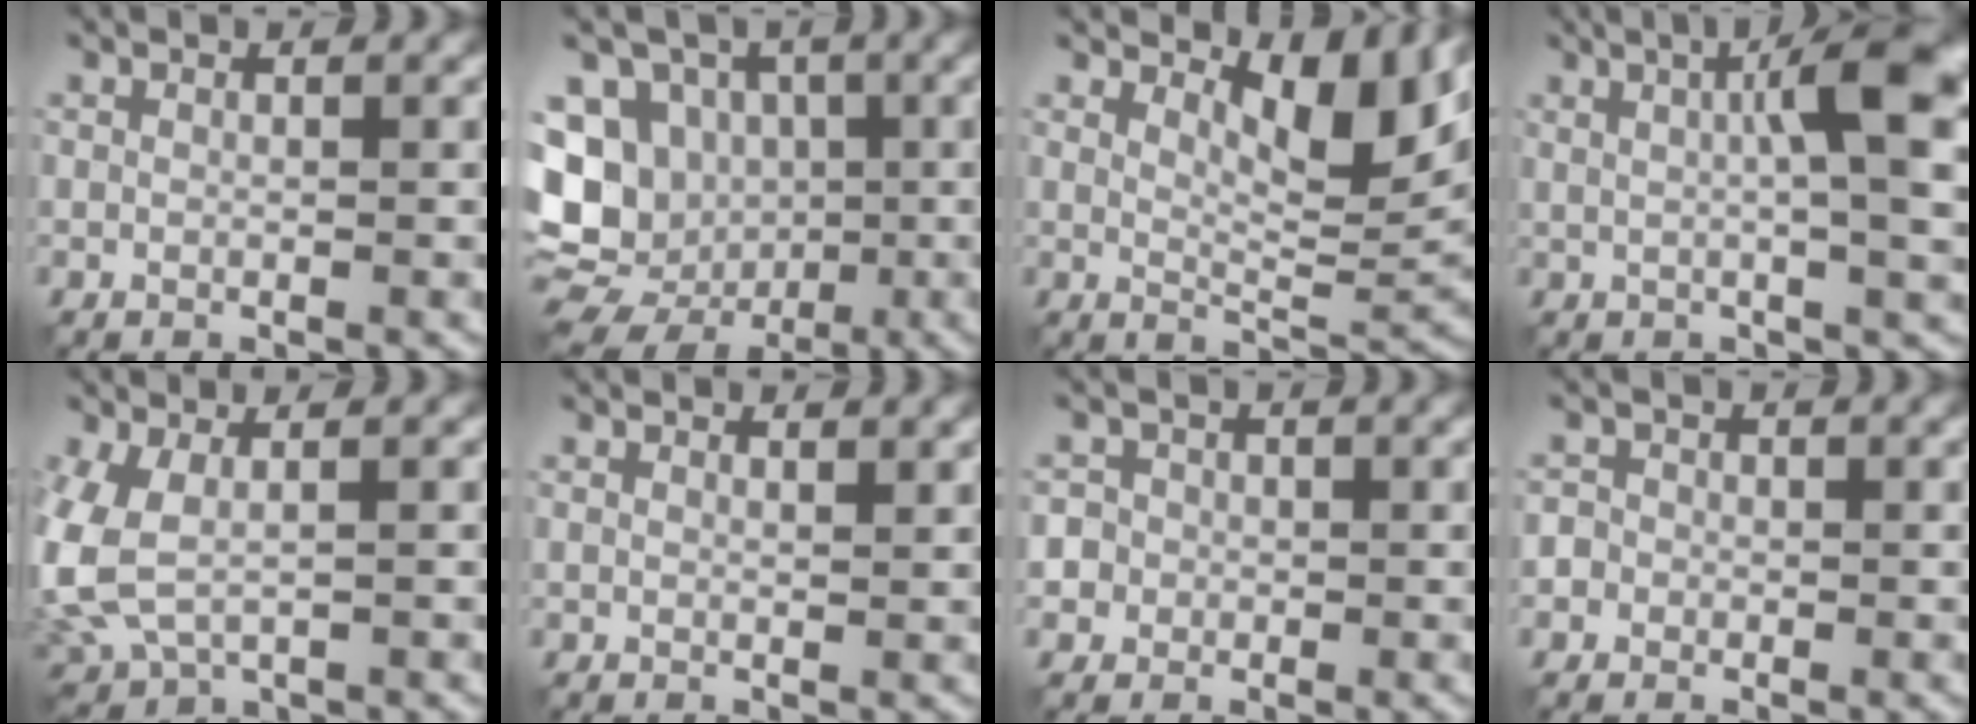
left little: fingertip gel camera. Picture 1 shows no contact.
{"total": 14.7, "force": [-2.4, 13.0, 6.5], "torque": [-0.150, 0.001, -0.058]}
{"total": 6.8, "force": [3.7, 2.4, 5.2], "torque": [-0.075, -0.003, 0.056]}
{"total": 8.5, "force": [1.8, 1.7, 8.1], "torque": [-0.102, 0.020, 0.025]}
{"total": 5.8, "force": [-0.2, 3.3, 4.8], "torque": [-0.131, -0.002, -0.006]}
{"total": 1.1, "force": [1.0, 0.1, 0.4], "torque": [-0.008, 0.000, 0.013]}
{"total": 2.6, "force": [-0.2, 2.6, 0.5], "torque": [0.013, 0.014, -0.016]}
{"total": 1.5, "force": [-0.4, 1.4, 0.3], "torque": [0.001, 0.010, -0.015]}